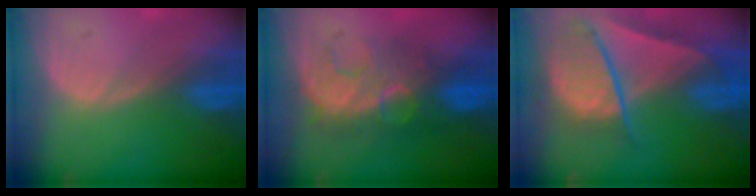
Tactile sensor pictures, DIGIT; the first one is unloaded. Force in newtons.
{"total": 8.0, "press": 7.7, "slide": 2.0}
{"total": 9.5, "press": 8.1, "slide": 4.9}